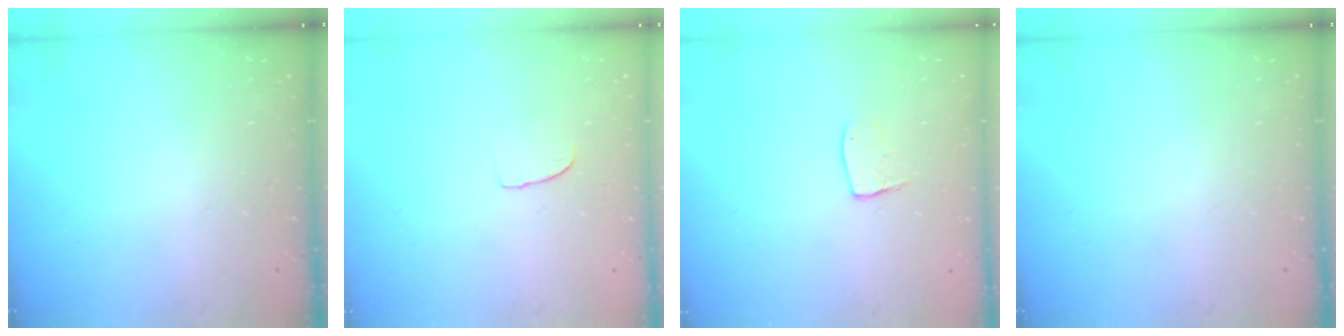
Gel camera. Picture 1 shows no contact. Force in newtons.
{"total": 3.3, "press": 3.3, "slide": 0.3}
{"total": 6.6, "press": 6.6, "slide": 0.4}
{"total": 0.0}